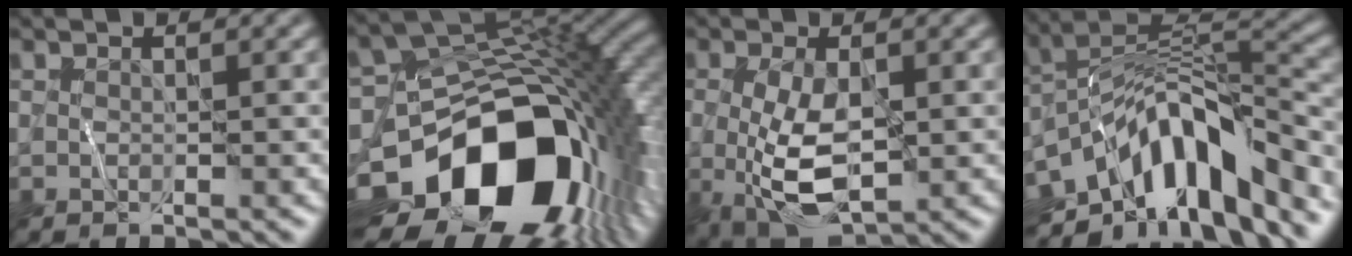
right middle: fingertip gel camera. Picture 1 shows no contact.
{"total": 18.0, "force": [-7.4, 11.9, 11.4], "torque": [-0.197, -0.037, -0.111]}
{"total": 5.9, "force": [-0.2, 2.8, 5.2], "torque": [-0.117, -0.014, 0.002]}
{"total": 12.0, "force": [-6.4, 5.7, 8.5], "torque": [-0.128, 0.006, -0.124]}